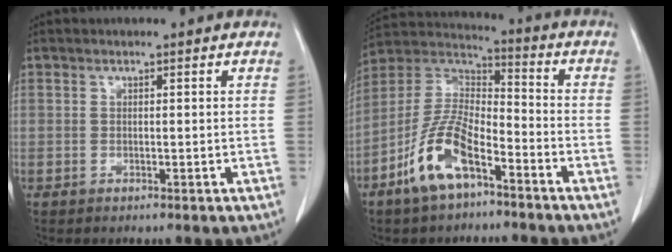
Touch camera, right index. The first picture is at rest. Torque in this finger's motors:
{"motor_torque": [1.29, -0.85, 0.77, 0.21]}